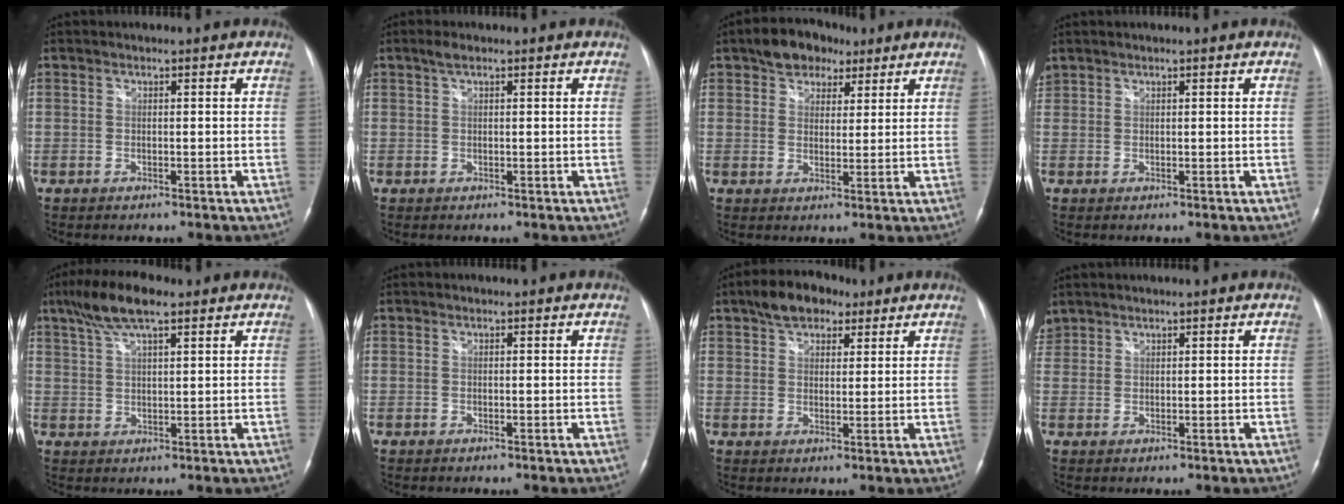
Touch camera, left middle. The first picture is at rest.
{"total": 1.4, "force": [1.0, 0.3, 1.0], "torque": [-0.025, 0.009, 0.018]}
{"total": 7.0, "force": [4.6, 4.3, 3.1], "torque": [-0.046, 0.020, 0.075]}
{"total": 1.2, "force": [1.0, 0.6, 0.1], "torque": [-0.007, 0.016, 0.023]}
{"total": 8.3, "force": [5.5, 1.6, 5.9], "torque": [-0.122, 0.022, 0.098]}
{"total": 0.0}
{"total": 7.6, "force": [5.0, 4.0, 4.1], "torque": [-0.071, 0.024, 0.083]}
{"total": 2.6, "force": [2.2, 1.4, 0.1], "torque": [-0.008, 0.015, 0.047]}